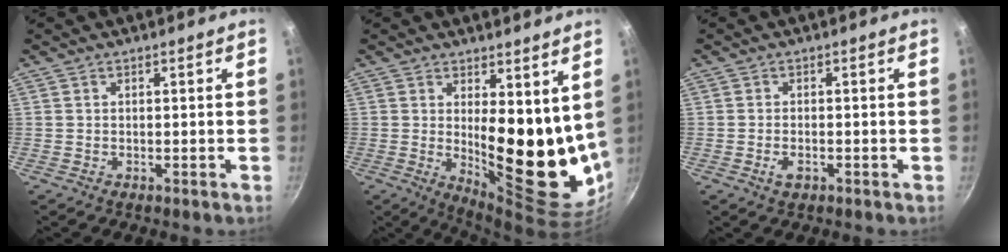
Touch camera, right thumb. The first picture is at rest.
{"total": 15.2, "force": [3.8, 5.7, 13.6], "torque": [-0.153, -0.067, 0.067]}
{"total": 2.3, "force": [-1.0, 1.3, 1.7], "torque": [-0.031, 0.005, -0.016]}